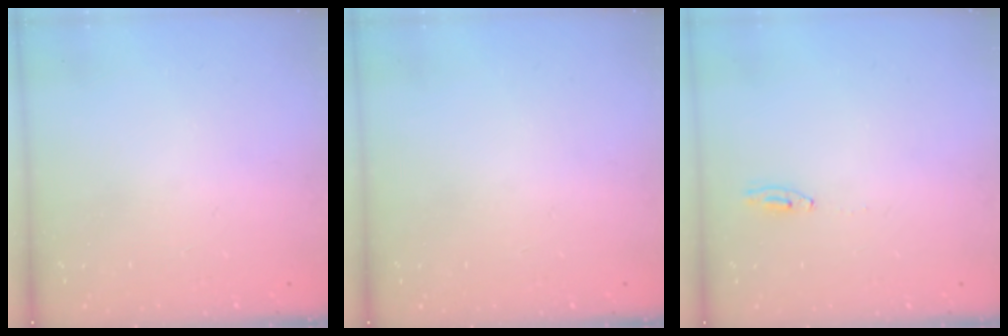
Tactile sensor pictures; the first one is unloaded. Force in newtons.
{"total": 0.0}
{"total": 2.4, "press": 2.4, "slide": 0.2}